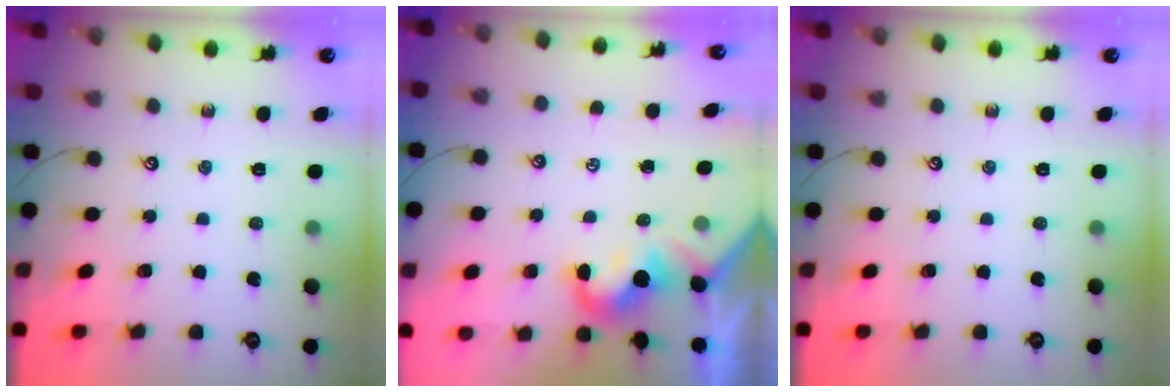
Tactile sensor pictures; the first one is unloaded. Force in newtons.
{"total": 1.7, "press": 1.5, "slide": 0.8}
{"total": 0.0}